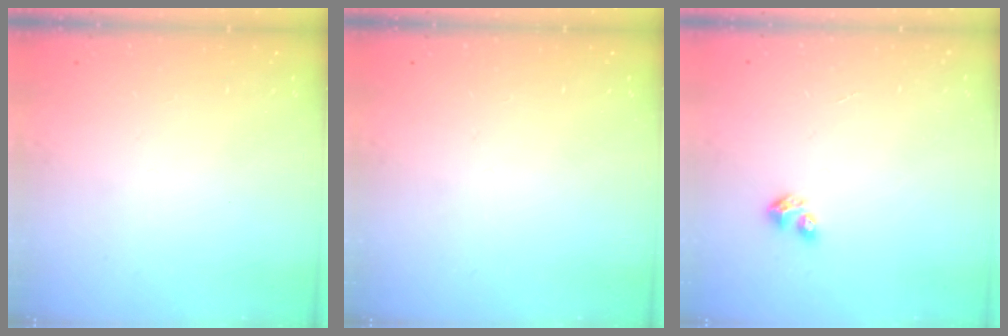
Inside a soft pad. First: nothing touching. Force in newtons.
{"total": 0.0}
{"total": 3.0, "press": 2.9, "slide": 0.3}